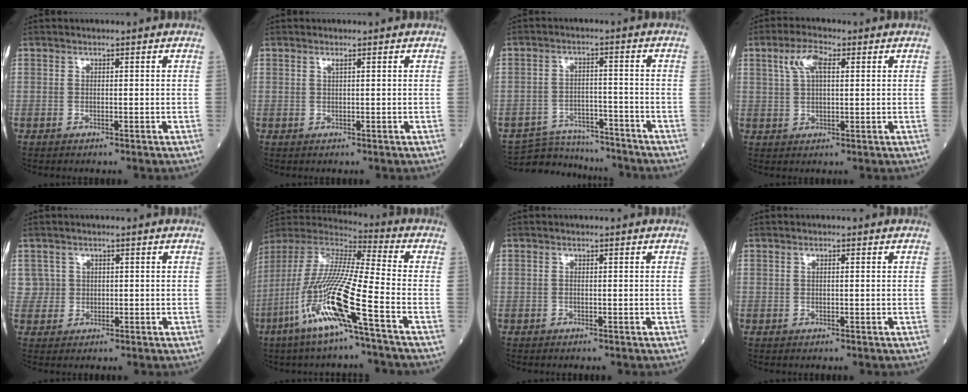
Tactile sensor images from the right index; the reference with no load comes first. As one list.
[{"total": 0.6, "force": [0.3, -0.1, 0.5], "torque": [-0.015, -0.001, 0.008]}, {"total": 9.9, "force": [-9.6, 2.3, 0.4], "torque": [-0.001, 0.015, -0.147]}, {"total": 5.2, "force": [2.2, 1.9, 4.4], "torque": [-0.093, 0.015, 0.043]}, {"total": 2.4, "force": [0.7, 2.3, -0.4], "torque": [0.023, 0.006, 0.008]}, {"total": 17.9, "force": [-7.7, 0.1, 16.2], "torque": [-0.351, -0.030, -0.158]}, {"total": 0.0}, {"total": 0.6, "force": [0.1, 0.1, 0.6], "torque": [-0.012, 0.002, 0.002]}]